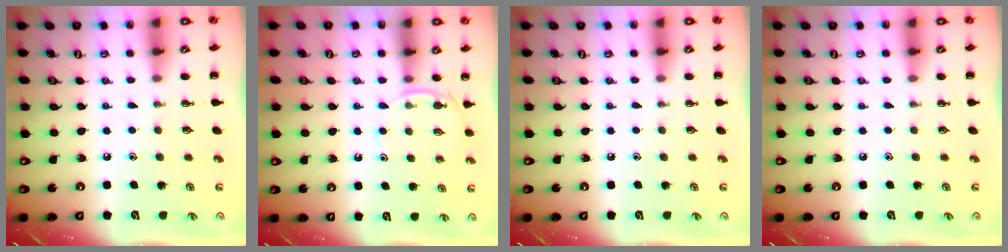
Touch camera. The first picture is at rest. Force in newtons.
{"total": 4.9, "press": 4.8, "slide": 1.2}
{"total": 0.0}
{"total": 0.0}